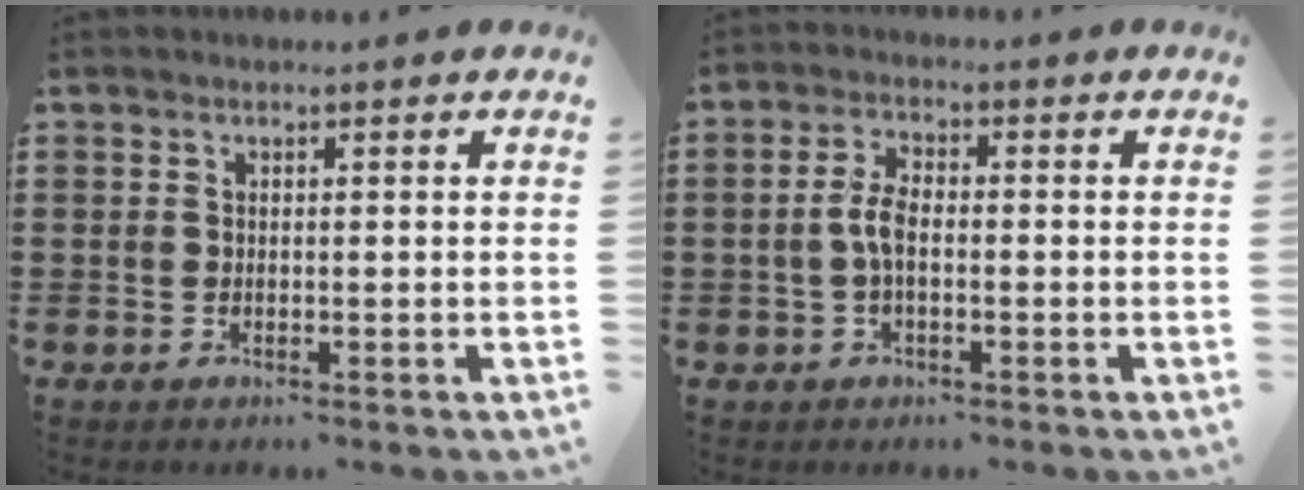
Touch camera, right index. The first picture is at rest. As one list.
[{"total": 4.0, "force": [-0.7, 1.7, 3.5], "torque": [-0.087, -0.002, -0.019]}]